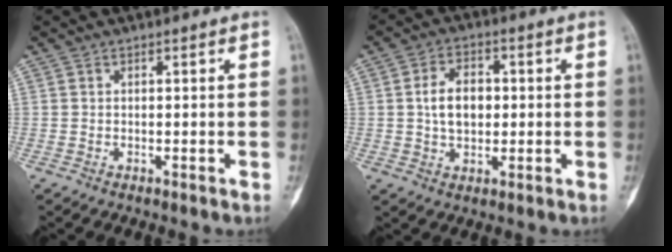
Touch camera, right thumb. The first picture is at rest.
{"total": 7.2, "force": [0.5, 4.9, 5.3], "torque": [-0.077, 0.011, 0.007]}